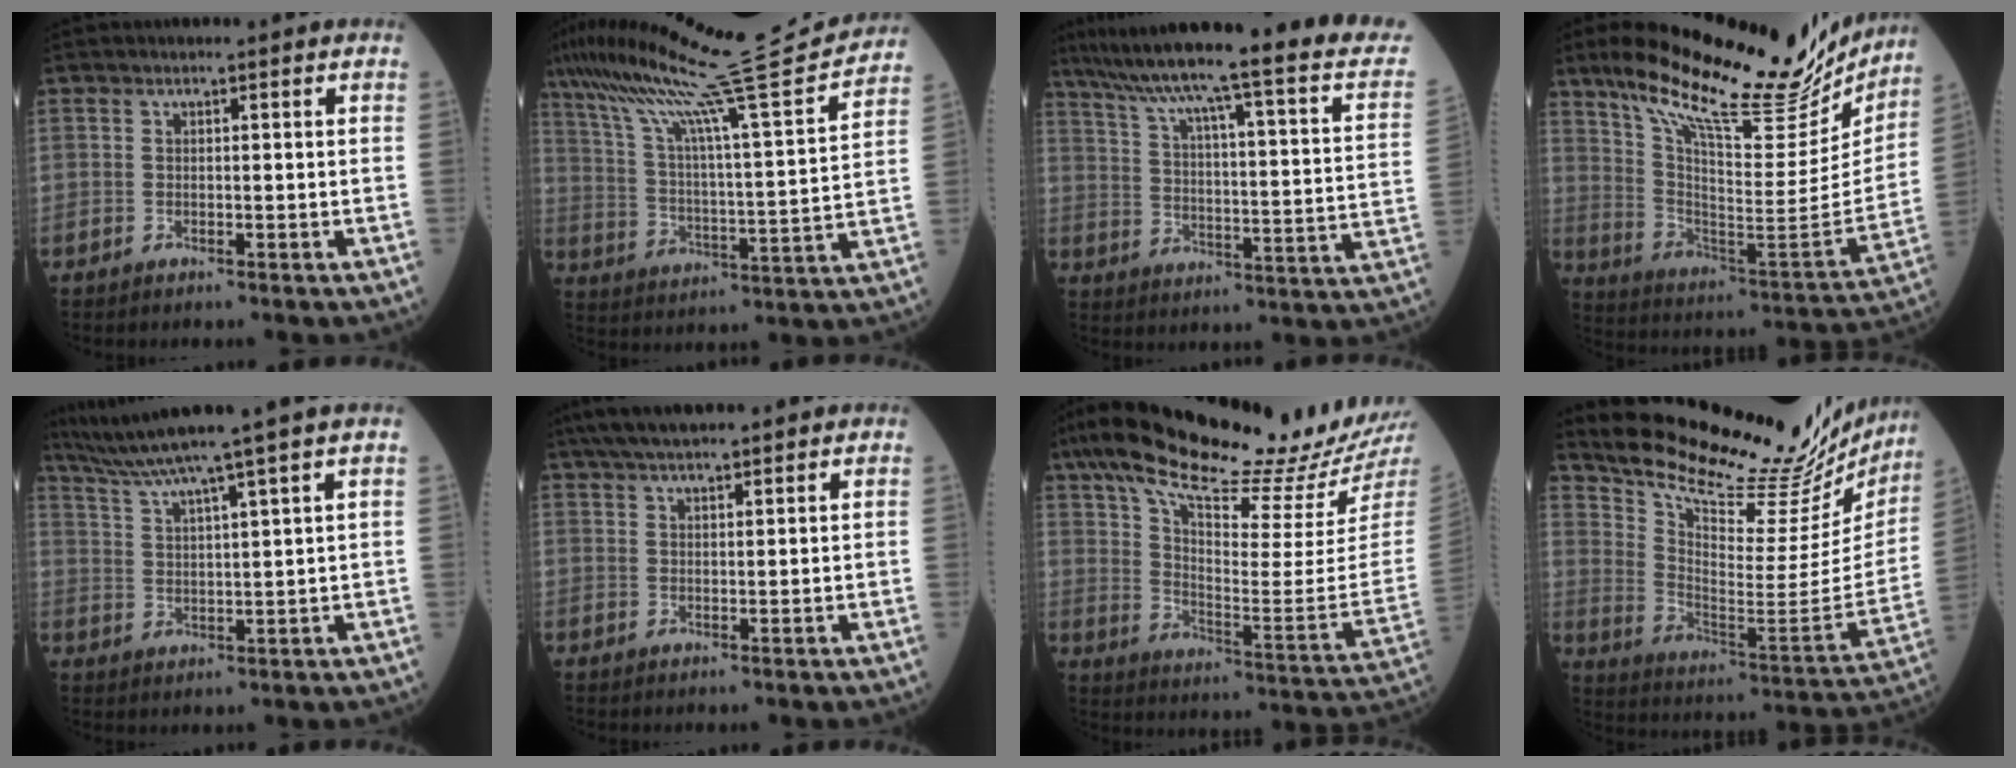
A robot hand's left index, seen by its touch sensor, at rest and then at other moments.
{"total": 23.5, "force": [20.5, -1.4, 11.5], "torque": [-0.209, -0.018, 0.312]}
{"total": 27.4, "force": [22.1, 1.1, 16.1], "torque": [-0.247, -0.032, 0.287]}
{"total": 27.8, "force": [22.7, 6.4, 14.6], "torque": [-0.235, -0.025, 0.327]}
{"total": 10.7, "force": [8.9, -2.8, 5.3], "torque": [-0.091, 0.002, 0.148]}
{"total": 8.4, "force": [7.1, 1.1, 4.3], "torque": [-0.066, 0.039, 0.114]}
{"total": 27.6, "force": [23.0, 1.6, 15.2], "torque": [-0.252, -0.048, 0.328]}
{"total": 29.3, "force": [26.9, 4.3, 10.8], "torque": [-0.182, -0.107, 0.361]}